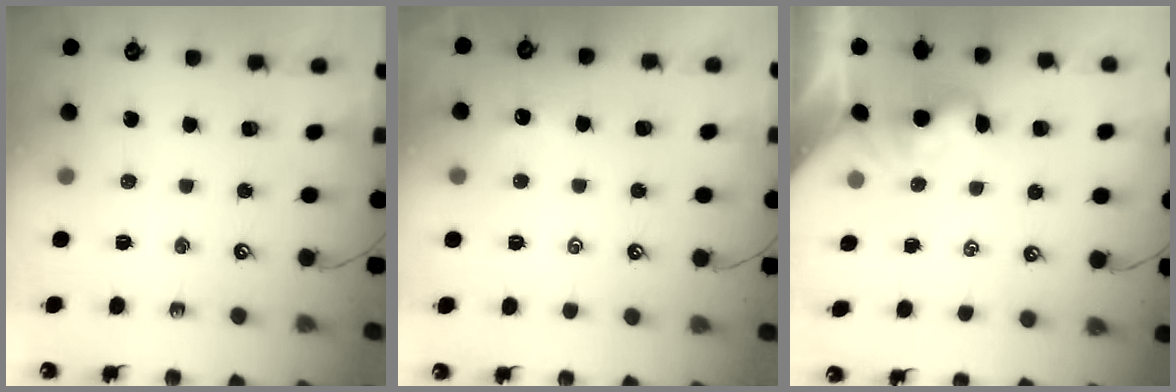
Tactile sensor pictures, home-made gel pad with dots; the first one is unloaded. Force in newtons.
{"total": 1.1, "press": 1.1, "slide": 0.3}
{"total": 2.1, "press": 2.1, "slide": 0.5}